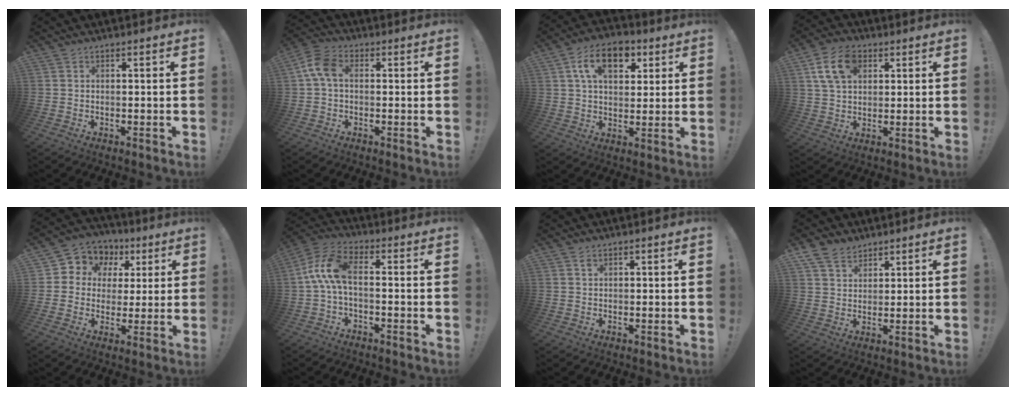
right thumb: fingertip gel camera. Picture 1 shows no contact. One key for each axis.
{"total": 7.7, "fx": 0.9, "fy": 5.0, "fz": 5.8, "tx": -0.115, "ty": 0.015, "tz": 0.022}
{"total": 13.5, "fx": 5.5, "fy": 8.5, "fz": 8.9, "tx": -0.136, "ty": -0.001, "tz": 0.101}
{"total": 11.6, "fx": 4.3, "fy": 7.8, "fz": 7.4, "tx": -0.143, "ty": 0.006, "tz": 0.082}
{"total": 7.6, "fx": 2.0, "fy": 7.1, "fz": 2.1, "tx": -0.032, "ty": -0.016, "tz": 0.042}
{"total": 10.1, "fx": 0.0, "fy": 4.7, "fz": 8.9, "tx": -0.183, "ty": 0.008, "tz": 0.003}
{"total": 0.9, "fx": 0.6, "fy": 0.6, "fz": 0.4, "tx": -0.010, "ty": 0.001, "tz": 0.011}
{"total": 7.1, "fx": 5.3, "fy": 4.2, "fz": 2.1, "tx": -0.044, "ty": -0.027, "tz": 0.106}